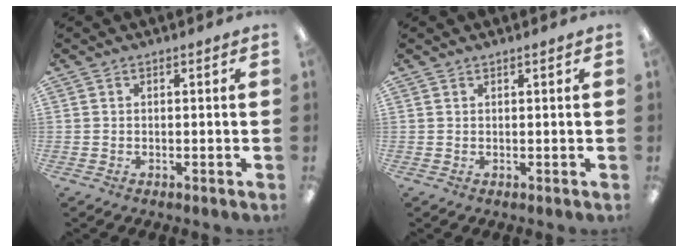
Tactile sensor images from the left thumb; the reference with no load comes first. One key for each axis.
{"total": 0.5, "fx": 0.5, "fy": 0.0, "fz": 0.1, "tx": -0.001, "ty": 0.000, "tz": 0.010}